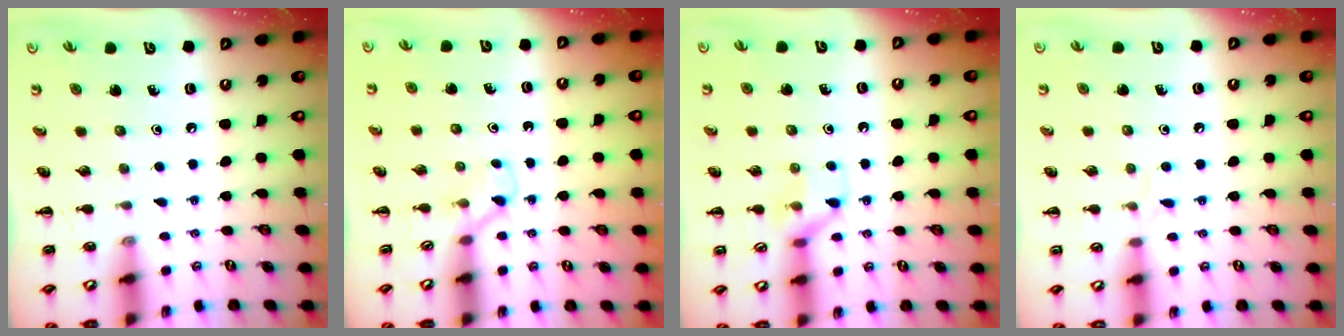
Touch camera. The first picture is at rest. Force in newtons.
{"total": 2.8, "press": 2.6, "slide": 1.0}
{"total": 7.2, "press": 7.2, "slide": 0.7}
{"total": 3.3, "press": 3.2, "slide": 1.0}